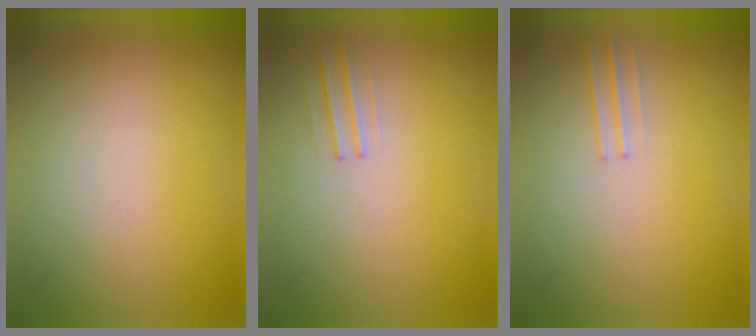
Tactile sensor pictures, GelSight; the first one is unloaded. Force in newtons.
{"total": 1.0}
{"total": 1.2}